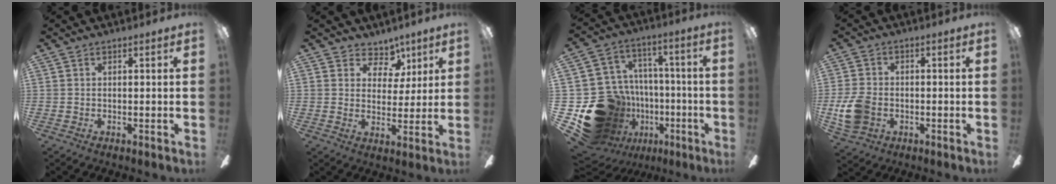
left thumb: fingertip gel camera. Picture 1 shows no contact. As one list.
[{"total": 7.5, "force": [4.6, 5.6, 2.0], "torque": [-0.024, -0.025, 0.084]}, {"total": 24.4, "force": [-10.2, 19.4, 10.7], "torque": [-0.194, 0.038, -0.092]}, {"total": 9.4, "force": [-2.2, 7.2, 5.5], "torque": [-0.121, 0.014, -0.040]}]